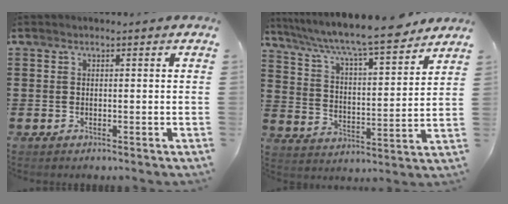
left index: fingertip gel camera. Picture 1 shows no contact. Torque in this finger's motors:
{"motor_torque": [1.13, -1.01, 1.05, 0.21]}